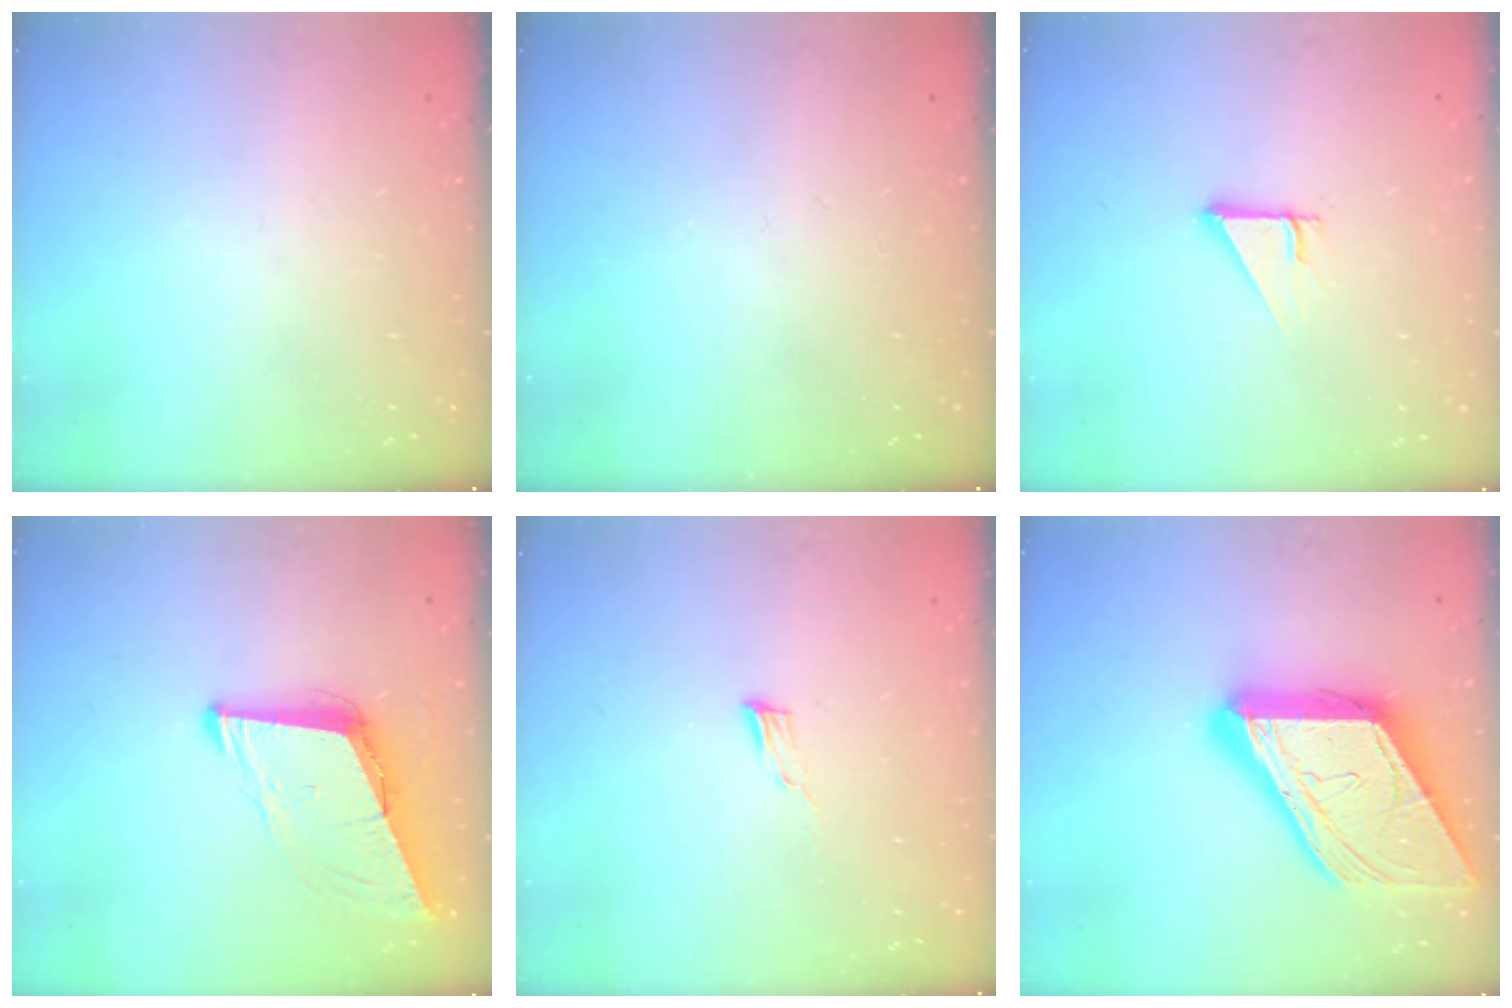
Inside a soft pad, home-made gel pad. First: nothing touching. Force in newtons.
{"total": 0.0}
{"total": 2.5, "press": 2.5, "slide": 0.2}
{"total": 8.6, "press": 7.7, "slide": 3.8}
{"total": 4.4, "press": 4.3, "slide": 1.0}
{"total": 24.3, "press": 24.2, "slide": 2.6}